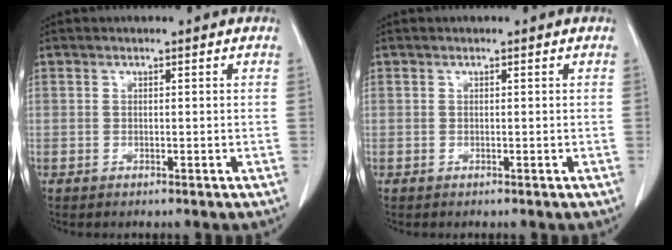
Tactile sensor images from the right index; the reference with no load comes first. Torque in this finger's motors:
{"motor_torque": [-0.05, 0.00, 0.02, 0.01]}